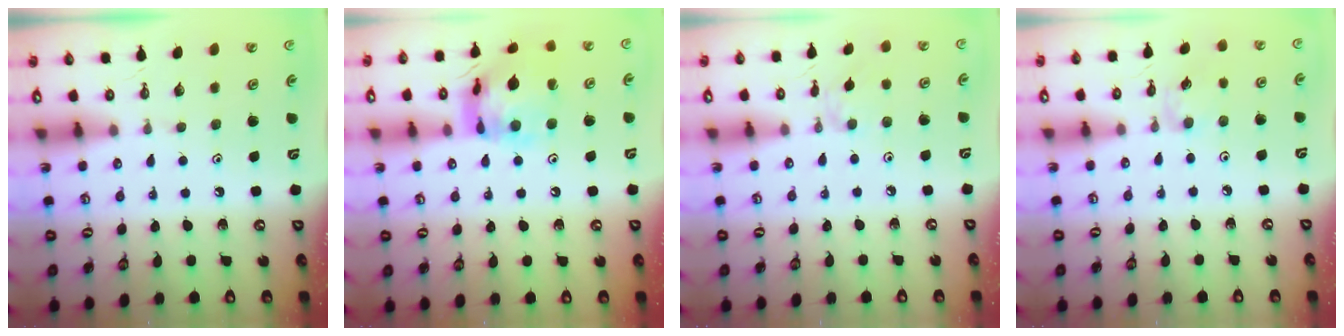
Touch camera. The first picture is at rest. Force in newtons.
{"total": 15.0, "press": 14.9, "slide": 1.4}
{"total": 1.3, "press": 1.2, "slide": 0.4}
{"total": 2.5, "press": 2.5, "slide": 0.5}